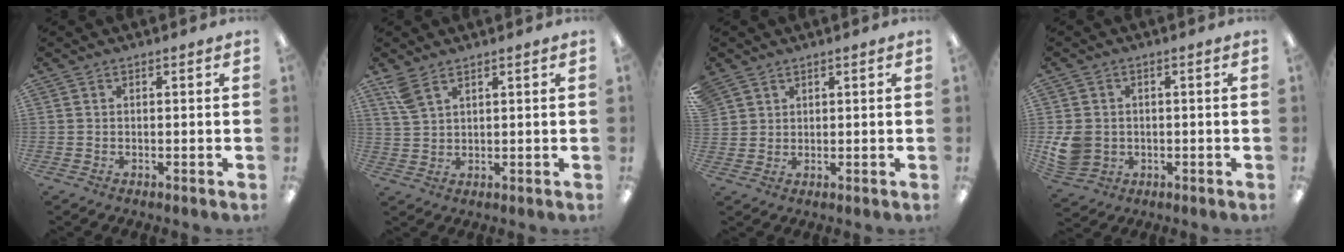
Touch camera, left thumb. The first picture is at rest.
{"total": 4.9, "force": [3.3, 2.1, 2.9], "torque": [-0.064, -0.005, 0.063]}
{"total": 3.0, "force": [2.1, 2.1, 0.1], "torque": [-0.009, -0.001, 0.042]}
{"total": 7.3, "force": [-0.7, 6.4, 3.4], "torque": [-0.081, 0.011, -0.009]}